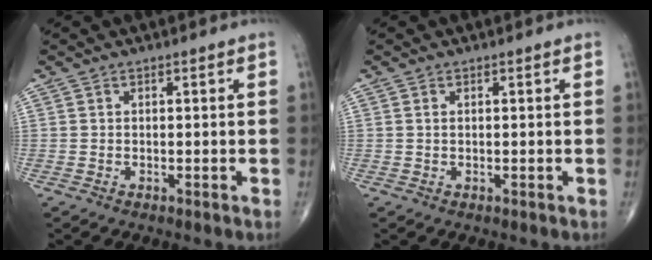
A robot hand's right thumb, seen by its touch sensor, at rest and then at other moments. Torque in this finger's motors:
{"motor_torque": [-0.35, -0.14, -0.03, 0.26, -0.01]}